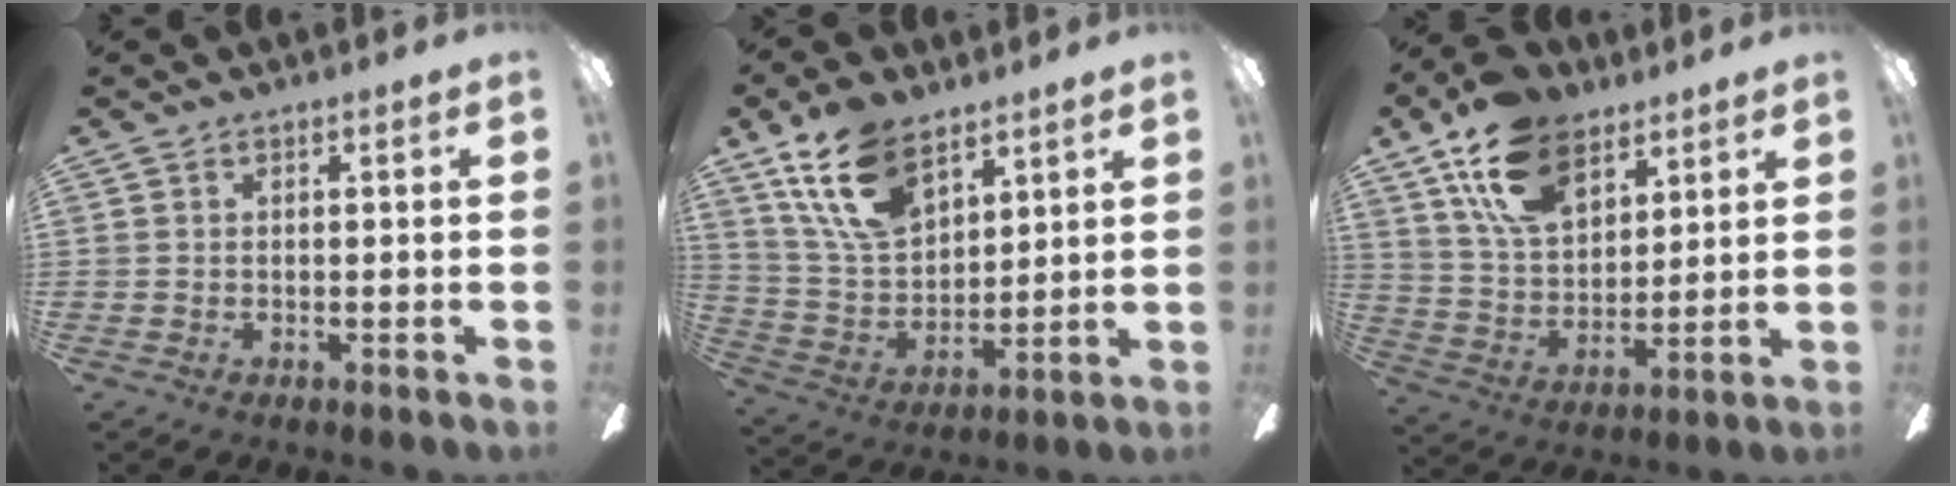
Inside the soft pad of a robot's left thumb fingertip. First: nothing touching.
{"total": 16.8, "force": [10.8, 9.3, 9.0], "torque": [-0.188, -0.036, 0.204]}
{"total": 16.9, "force": [10.7, 9.7, 8.8], "torque": [-0.168, -0.036, 0.202]}